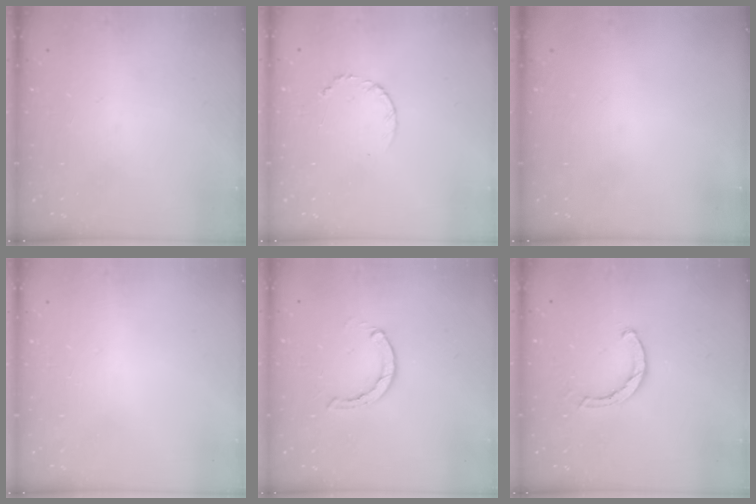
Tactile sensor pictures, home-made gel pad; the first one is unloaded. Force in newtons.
{"total": 3.7, "press": 3.7, "slide": 0.5}
{"total": 0.0}
{"total": 2.6, "press": 2.6, "slide": 0.2}
{"total": 2.8, "press": 2.7, "slide": 0.4}
{"total": 2.5, "press": 2.5, "slide": 0.1}